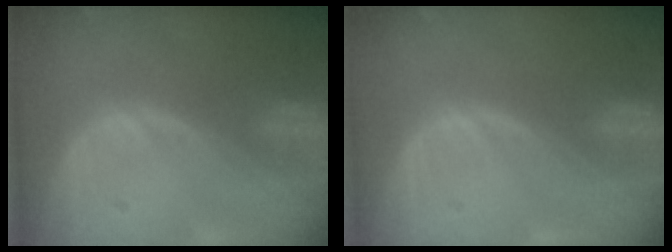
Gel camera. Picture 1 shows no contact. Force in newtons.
{"total": 0.0}